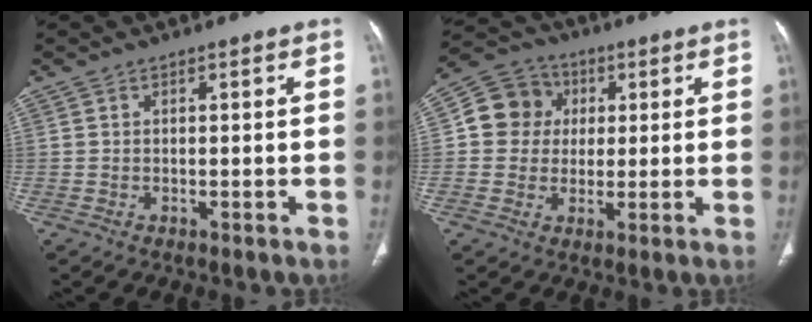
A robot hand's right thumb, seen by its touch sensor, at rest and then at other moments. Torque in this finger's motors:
{"motor_torque": [-0.81, 0.68, 0.60, -0.36, 0.04]}